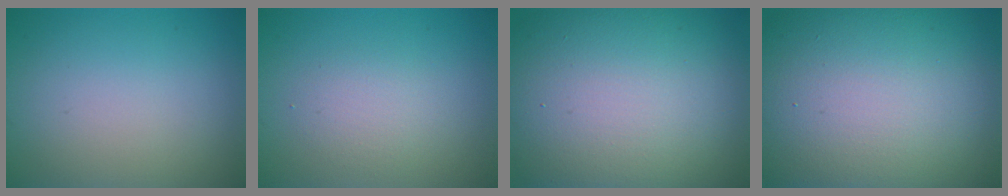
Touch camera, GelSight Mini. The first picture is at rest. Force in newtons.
{"total": 1.9, "press": 1.9, "slide": 0.1}
{"total": 17.8, "press": 17.7, "slide": 1.0}
{"total": 20.4, "press": 20.3, "slide": 1.5}